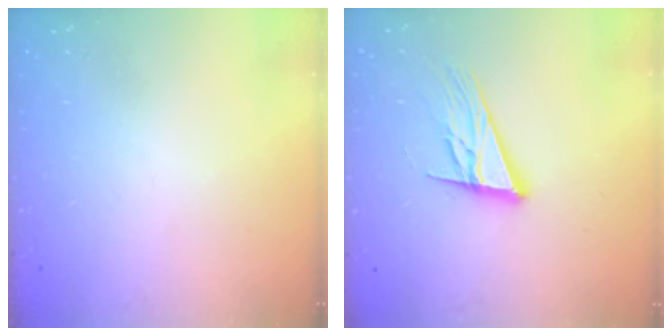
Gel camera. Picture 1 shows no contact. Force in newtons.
{"total": 14.7, "press": 14.1, "slide": 4.0}